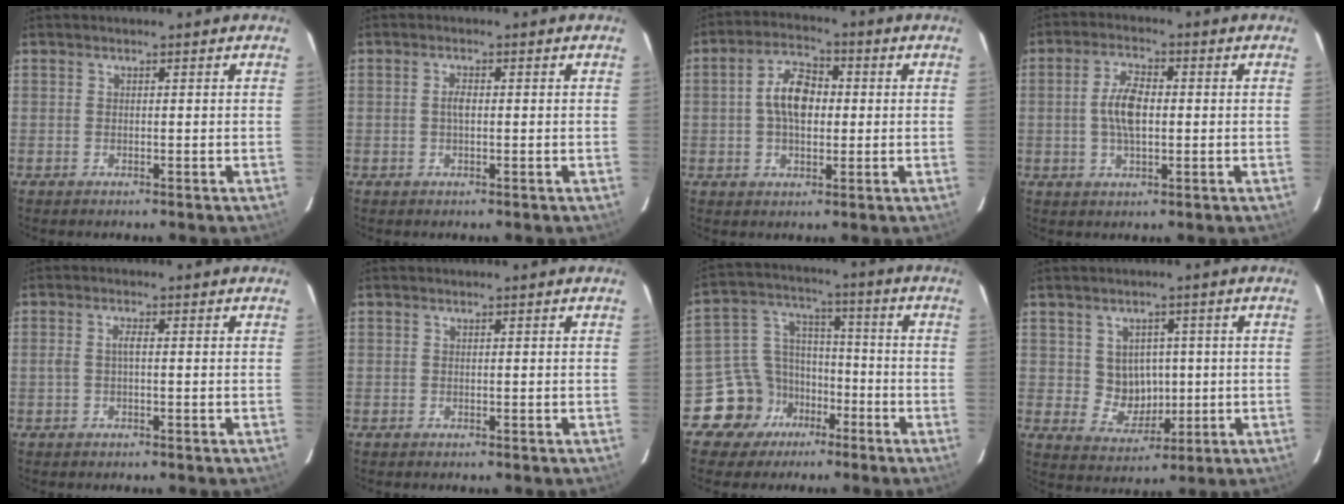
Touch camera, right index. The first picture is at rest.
{"total": 1.7, "force": [0.0, 0.7, 1.5], "torque": [-0.030, 0.004, -0.003]}
{"total": 8.0, "force": [0.4, 4.7, 6.5], "torque": [-0.121, 0.020, 0.007]}
{"total": 6.7, "force": [0.0, 3.1, 6.0], "torque": [-0.115, 0.007, 0.001]}
{"total": 1.7, "force": [-0.2, 0.3, 1.7], "torque": [-0.035, 0.003, -0.004]}
{"total": 0.0}
{"total": 11.2, "force": [-6.7, 8.7, 2.0], "torque": [-0.051, 0.055, -0.112]}
{"total": 6.3, "force": [0.7, 5.9, 2.2], "torque": [-0.043, 0.008, 0.025]}